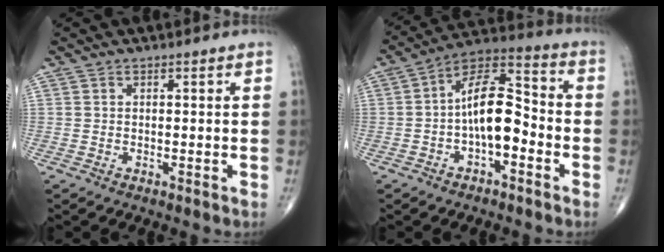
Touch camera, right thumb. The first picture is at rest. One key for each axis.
{"total": 12.7, "fx": -2.5, "fy": 6.3, "fz": 10.8, "tx": -0.166, "ty": 0.045, "tz": -0.052}